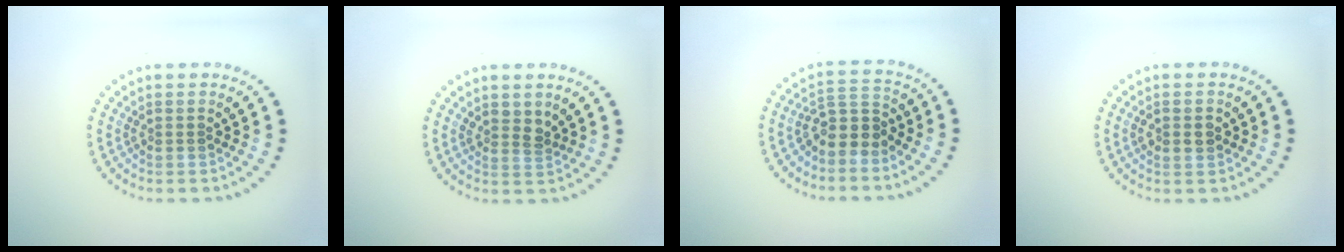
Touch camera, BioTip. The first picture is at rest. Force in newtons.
{"total": 1.4, "press": 1.1, "slide": 0.9}
{"total": 3.0, "press": 2.3, "slide": 1.8}
{"total": 1.2, "press": 1.2, "slide": 0.2}